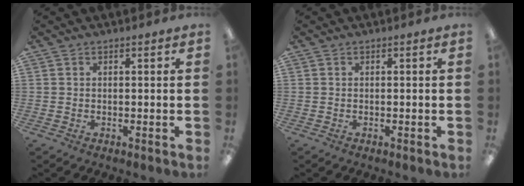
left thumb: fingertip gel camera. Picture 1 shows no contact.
{"total": 0.0}